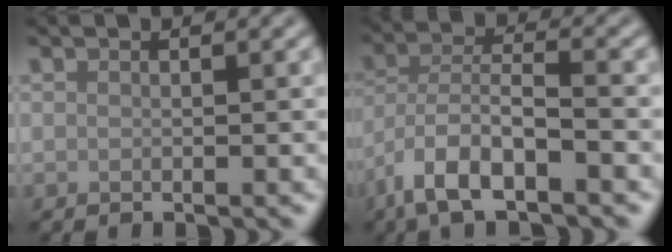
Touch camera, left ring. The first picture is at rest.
{"total": 7.1, "force": [-4.5, 2.3, 5.0], "torque": [-0.090, 0.003, -0.094]}